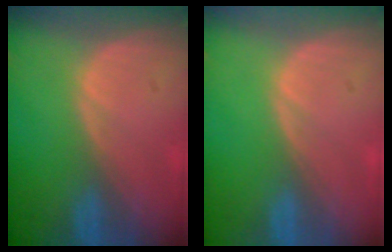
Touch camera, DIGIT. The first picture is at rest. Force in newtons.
{"total": 0.0}